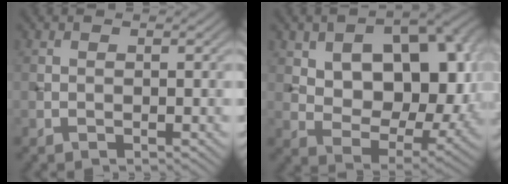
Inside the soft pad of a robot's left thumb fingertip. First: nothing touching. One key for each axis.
{"total": 13.5, "fx": 2.5, "fy": 8.5, "fz": 10.1, "tx": -0.145, "ty": -0.009, "tz": 0.046}